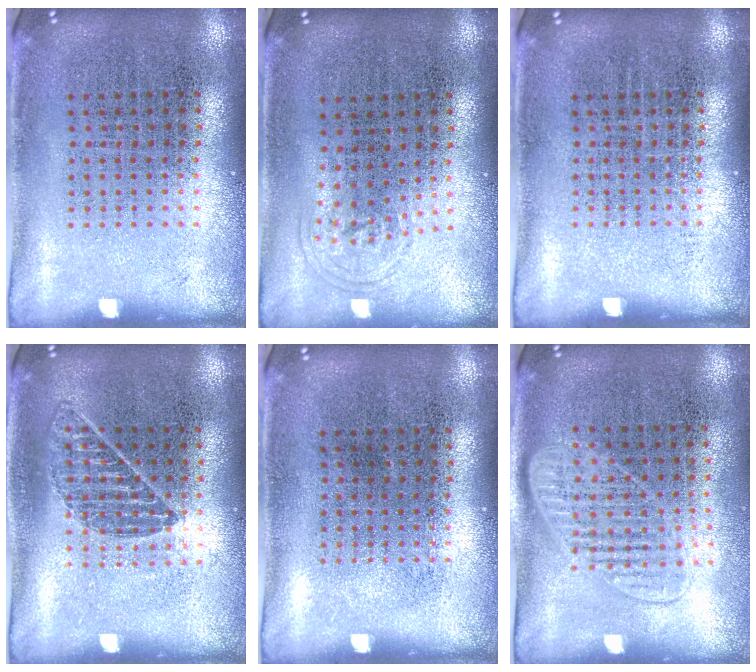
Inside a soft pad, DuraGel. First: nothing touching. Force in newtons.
{"total": 0.8, "press": 0.6, "slide": 0.6}
{"total": 0.0}
{"total": 0.9, "press": 0.8, "slide": 0.3}
{"total": 0.0}
{"total": 1.4, "press": 1.2, "slide": 0.6}